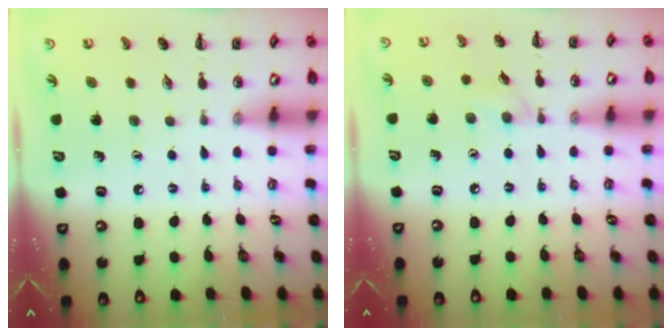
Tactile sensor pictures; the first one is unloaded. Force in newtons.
{"total": 5.7, "press": 5.2, "slide": 2.3}